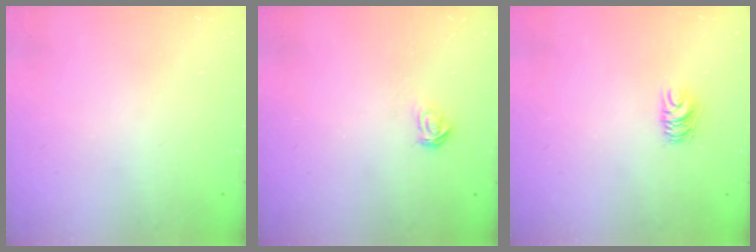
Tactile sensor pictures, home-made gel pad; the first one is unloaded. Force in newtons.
{"total": 2.1, "press": 2.1, "slide": 0.2}
{"total": 5.5, "press": 5.5, "slide": 0.4}